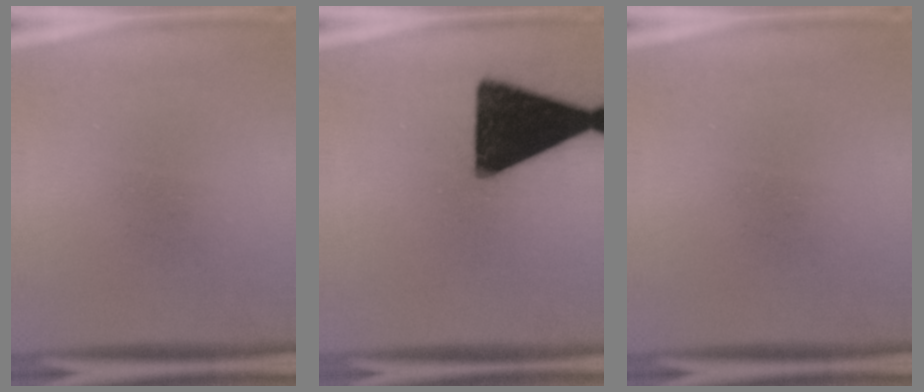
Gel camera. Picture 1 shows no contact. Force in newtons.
{"total": 18.1}
{"total": 0.0}